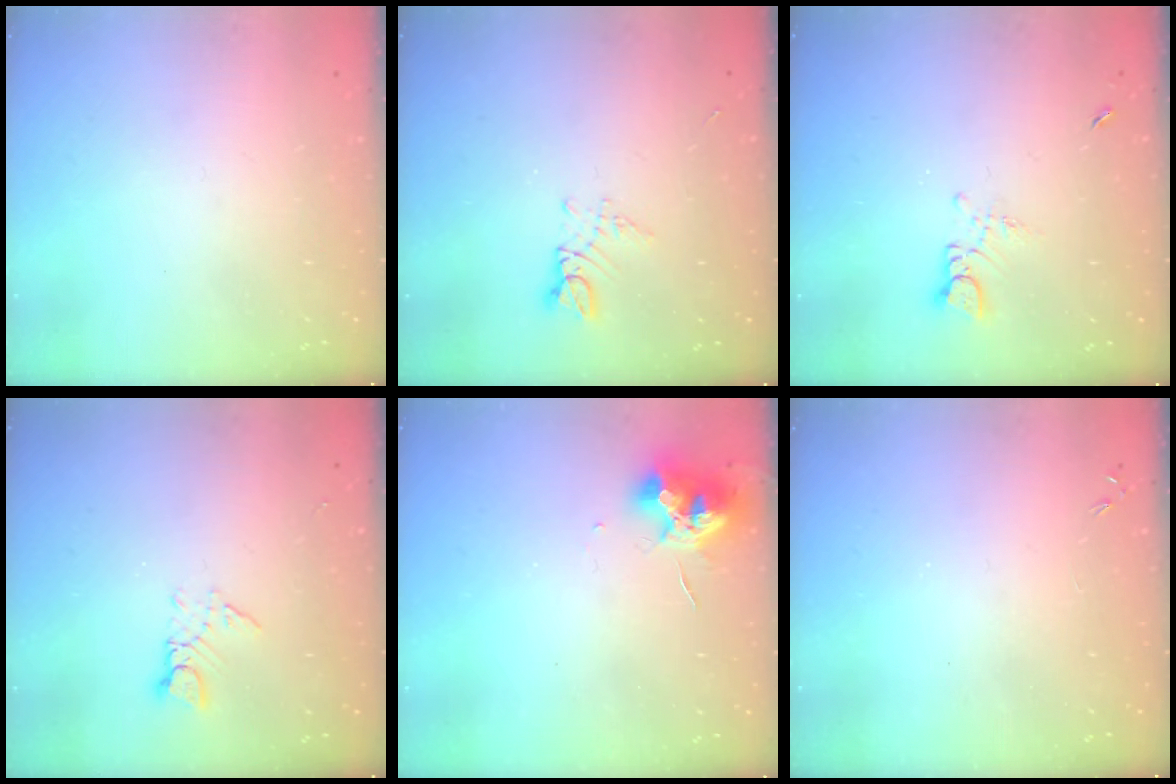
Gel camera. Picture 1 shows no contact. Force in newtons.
{"total": 3.0, "press": 3.0, "slide": 0.3}
{"total": 2.7, "press": 2.7, "slide": 0.2}
{"total": 3.0, "press": 3.0, "slide": 0.3}
{"total": 12.2, "press": 12.2, "slide": 0.4}
{"total": 0.0}